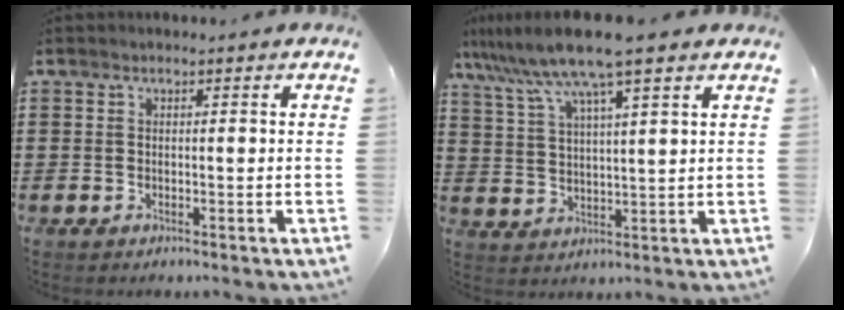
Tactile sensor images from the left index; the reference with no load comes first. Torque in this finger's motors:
{"motor_torque": [1.11, -1.03, 0.88, 0.21]}